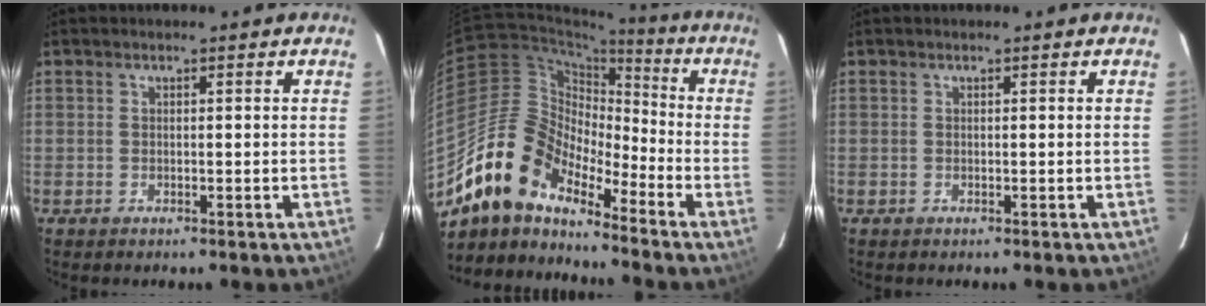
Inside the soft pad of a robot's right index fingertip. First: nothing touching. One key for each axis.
{"total": 15.6, "fx": -12.8, "fy": 5.9, "fz": 6.7, "tx": -0.120, "ty": 0.009, "tz": -0.249}
{"total": 0.0}